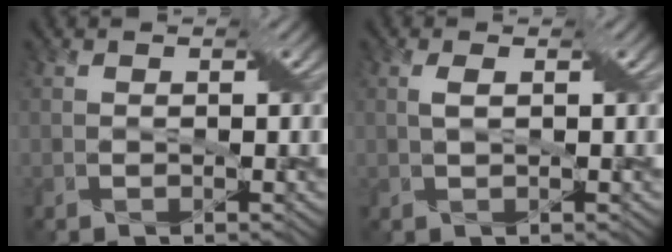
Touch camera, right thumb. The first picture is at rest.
{"total": 1.3, "force": [0.3, 0.3, 1.2], "torque": [-0.031, 0.007, 0.005]}